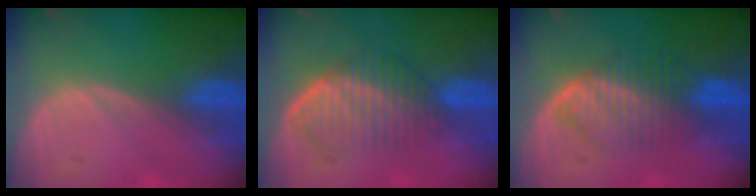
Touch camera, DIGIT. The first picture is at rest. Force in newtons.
{"total": 6.9, "press": 6.1, "slide": 3.3}
{"total": 6.5, "press": 6.2, "slide": 1.8}